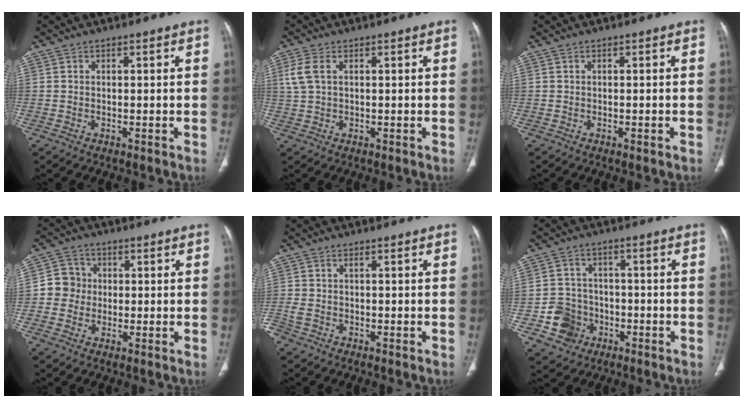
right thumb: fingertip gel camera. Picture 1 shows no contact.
{"total": 4.1, "force": [1.3, 2.3, 3.2], "torque": [-0.089, 0.010, 0.029]}
{"total": 0.7, "force": [-0.5, 0.1, 0.5], "torque": [-0.010, -0.001, -0.006]}
{"total": 5.6, "force": [-0.4, 5.4, 1.5], "torque": [0.000, 0.014, -0.019]}
{"total": 3.6, "force": [-2.2, 2.3, 1.7], "torque": [-0.046, 0.008, -0.040]}
{"total": 7.5, "force": [-3.1, 6.7, 1.5], "torque": [0.001, 0.025, -0.049]}